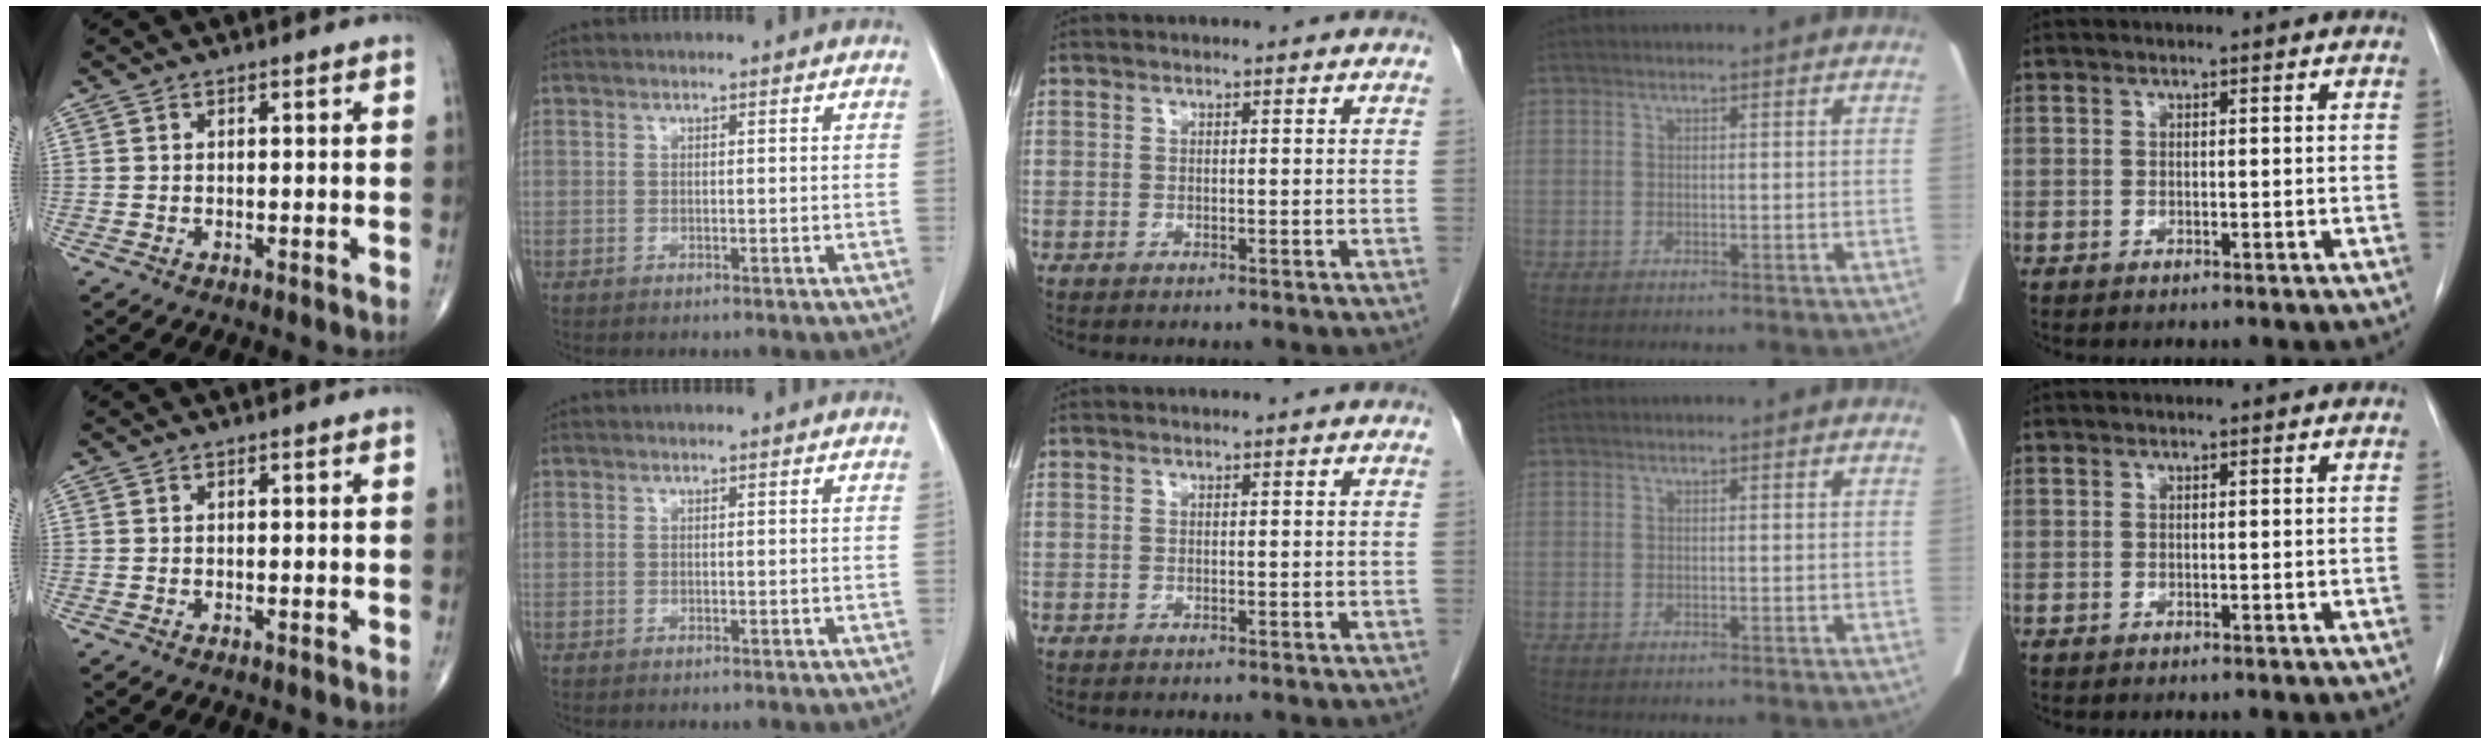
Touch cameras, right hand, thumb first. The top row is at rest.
{}